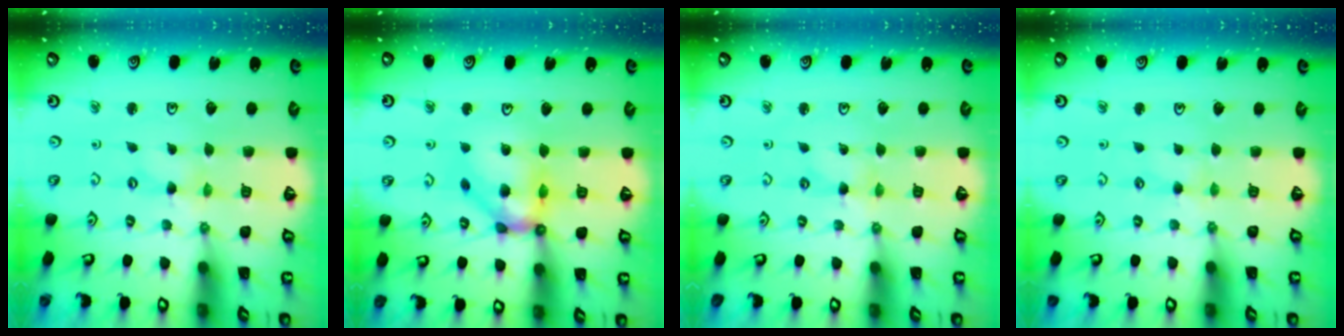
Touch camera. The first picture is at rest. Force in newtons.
{"total": 13.3, "press": 13.2, "slide": 1.4}
{"total": 0.0}
{"total": 1.5, "press": 1.4, "slide": 0.4}